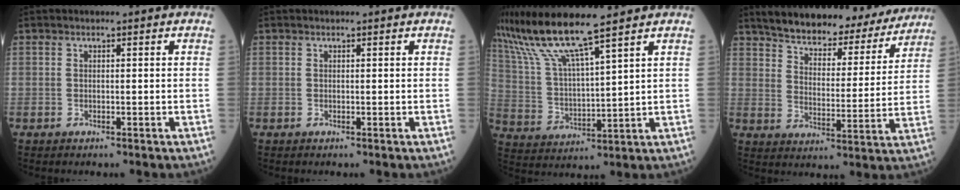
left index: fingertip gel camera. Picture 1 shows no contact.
{"total": 0.0}
{"total": 11.8, "force": [9.6, -0.4, 6.9], "torque": [-0.153, 0.007, 0.191]}
{"total": 19.7, "force": [17.9, 5.0, 6.7], "torque": [-0.092, -0.005, 0.244]}